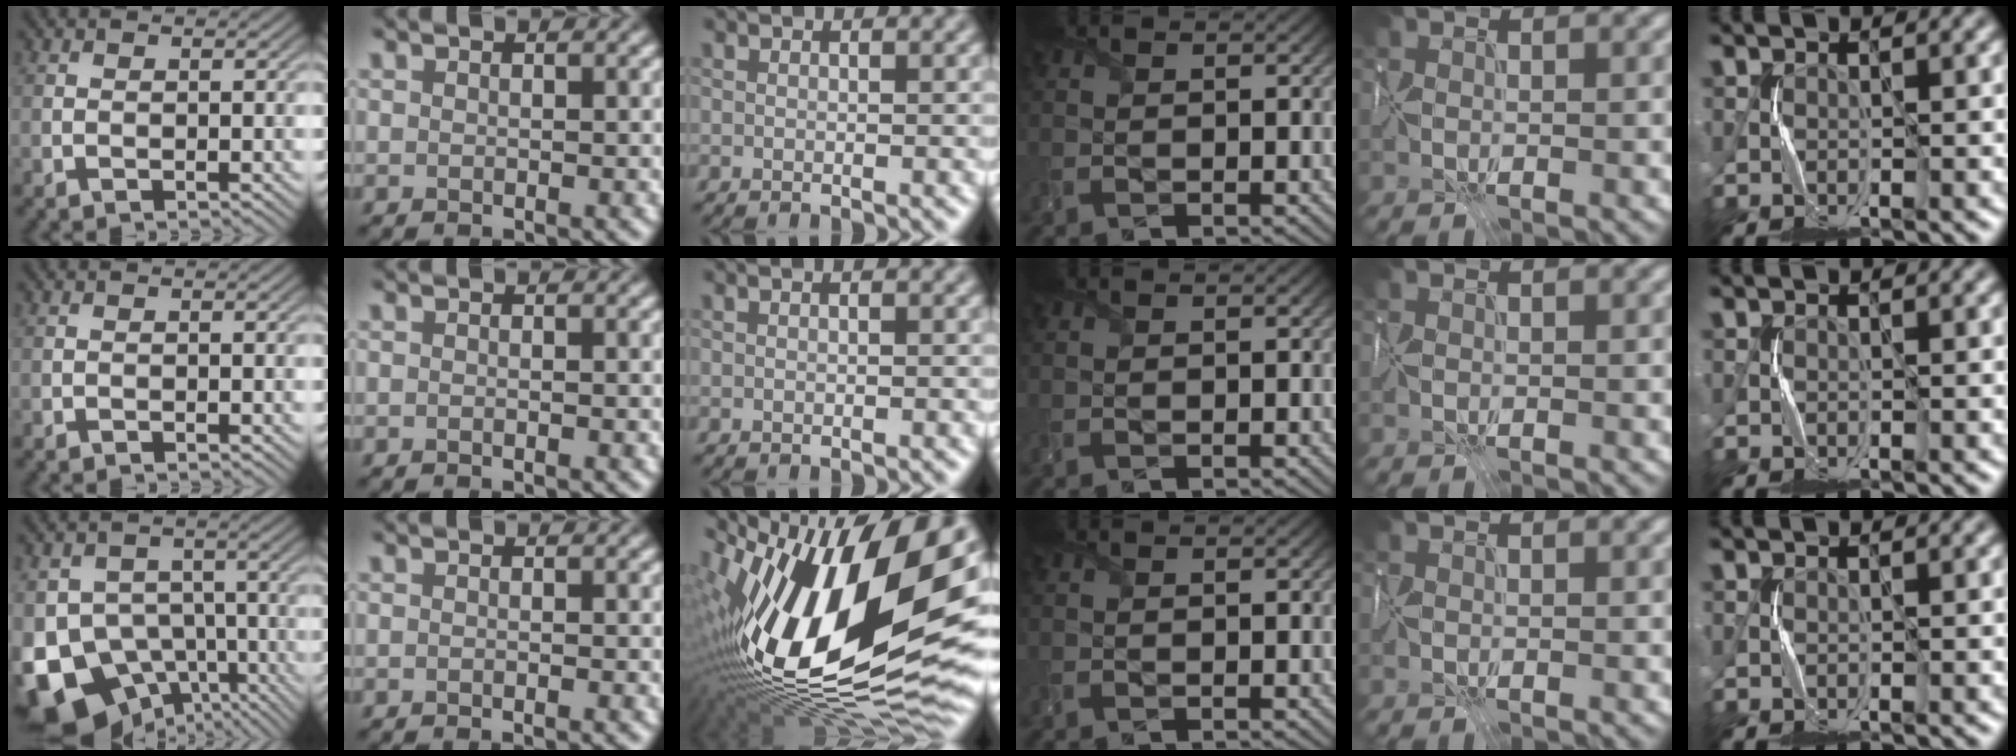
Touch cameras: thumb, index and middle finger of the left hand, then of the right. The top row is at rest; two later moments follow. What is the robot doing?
{"motion": "wrap", "object": "receipt paper"}